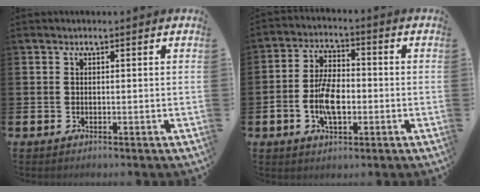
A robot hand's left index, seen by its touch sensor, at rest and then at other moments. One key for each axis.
{"total": 6.8, "fx": -1.4, "fy": 3.7, "fz": 5.5, "tx": -0.098, "ty": 0.003, "tz": -0.031}